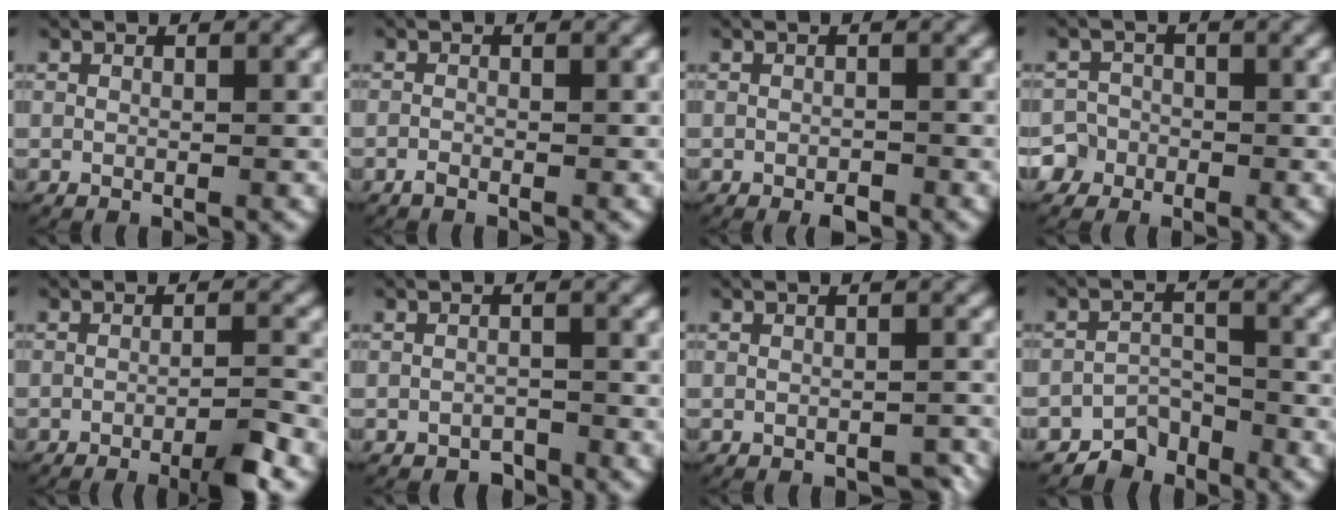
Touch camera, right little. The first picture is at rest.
{"total": 0.6, "force": [-0.6, 0.0, 0.2], "torque": [-0.006, -0.004, -0.012]}
{"total": 1.2, "force": [-1.0, 0.4, 0.4], "torque": [-0.006, -0.004, -0.016]}
{"total": 5.2, "force": [-2.1, 4.6, 0.8], "torque": [-0.021, -0.010, -0.045]}
{"total": 3.9, "force": [-2.9, 0.3, 2.6], "torque": [-0.027, 0.002, -0.053]}
{"total": 1.7, "force": [-1.6, 0.6, -0.1], "torque": [0.009, -0.003, -0.029]}
{"total": 1.5, "force": [-1.3, 0.5, 0.5], "torque": [-0.007, -0.001, -0.019]}
{"total": 4.1, "force": [-3.3, 2.1, 0.9], "torque": [-0.010, -0.012, -0.060]}